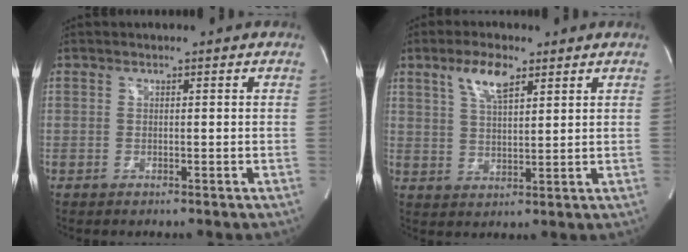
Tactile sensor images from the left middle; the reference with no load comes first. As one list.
[{"total": 6.1, "force": [3.5, 1.9, 4.6], "torque": [-0.092, 0.005, 0.068]}]